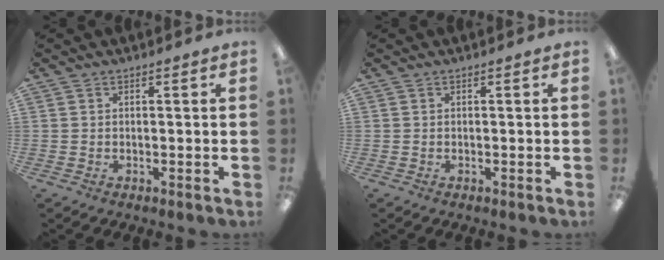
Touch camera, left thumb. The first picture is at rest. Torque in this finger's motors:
{"motor_torque": [0.01, 0.01, 0.04, -0.04, 0.00]}